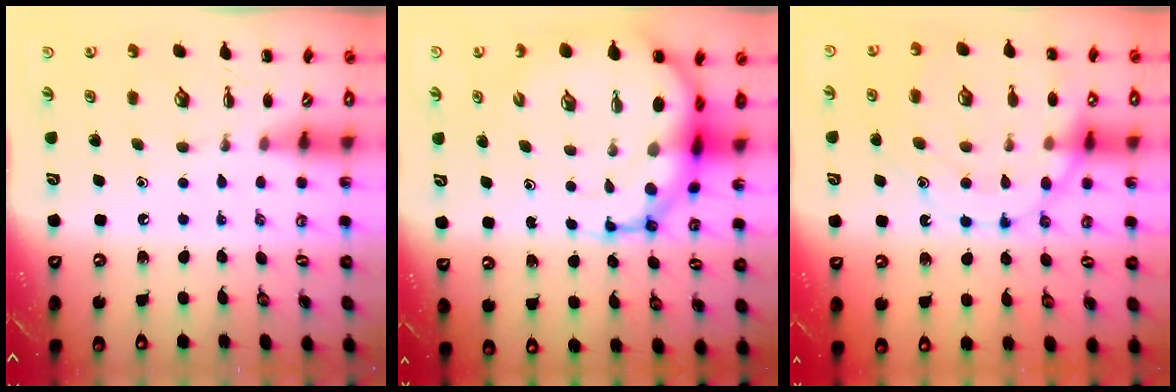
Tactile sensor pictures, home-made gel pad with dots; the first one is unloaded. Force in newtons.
{"total": 17.0, "press": 16.4, "slide": 4.4}
{"total": 19.5, "press": 19.4, "slide": 1.7}